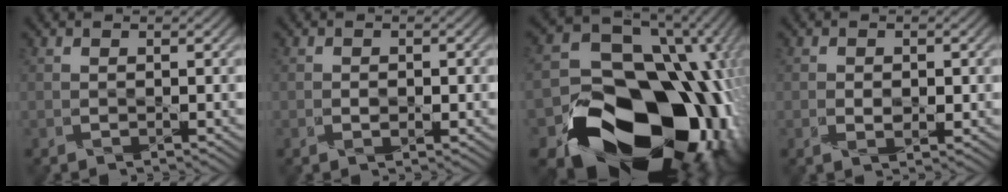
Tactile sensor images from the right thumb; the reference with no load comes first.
{"total": 1.2, "force": [-0.3, 0.7, 0.8], "torque": [-0.015, -0.004, -0.004]}
{"total": 22.5, "force": [-6.5, 17.3, 12.9], "torque": [-0.235, -0.094, -0.068]}
{"total": 1.8, "force": [-0.2, 1.2, 1.3], "torque": [-0.027, -0.005, 0.000]}